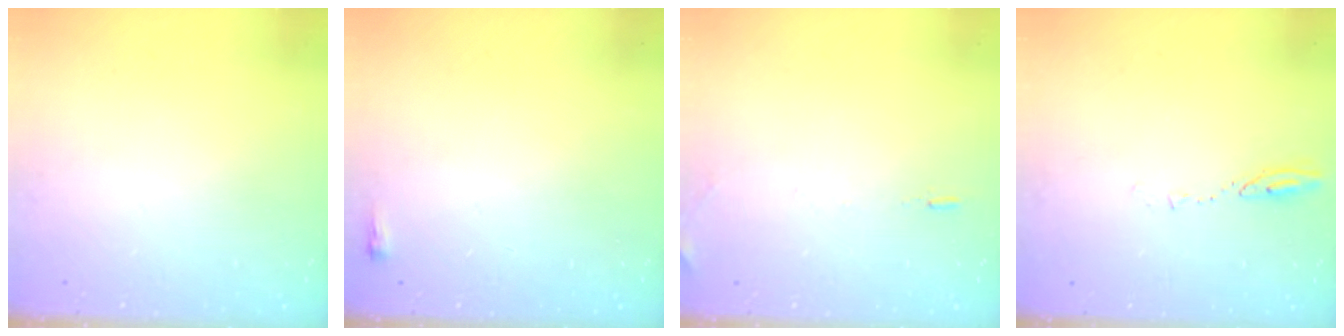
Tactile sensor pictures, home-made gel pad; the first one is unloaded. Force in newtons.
{"total": 2.0, "press": 2.0, "slide": 0.5}
{"total": 5.6, "press": 5.3, "slide": 1.8}
{"total": 4.0, "press": 4.0, "slide": 0.5}